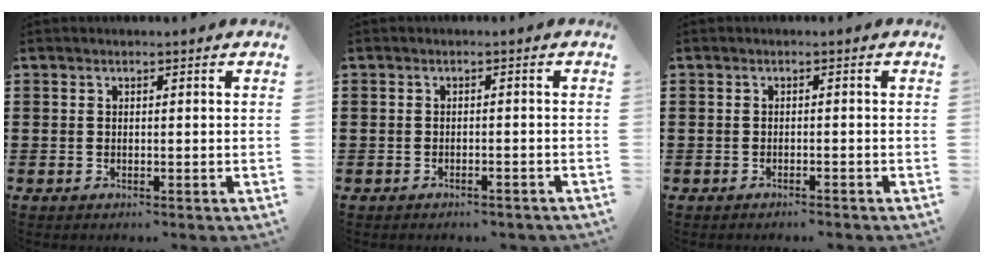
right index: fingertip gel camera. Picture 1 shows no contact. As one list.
[{"total": 1.2, "force": [-1.2, 0.1, 0.2], "torque": [-0.008, -0.001, -0.025]}, {"total": 0.9, "force": [-0.9, -0.1, 0.2], "torque": [-0.006, -0.003, -0.018]}]